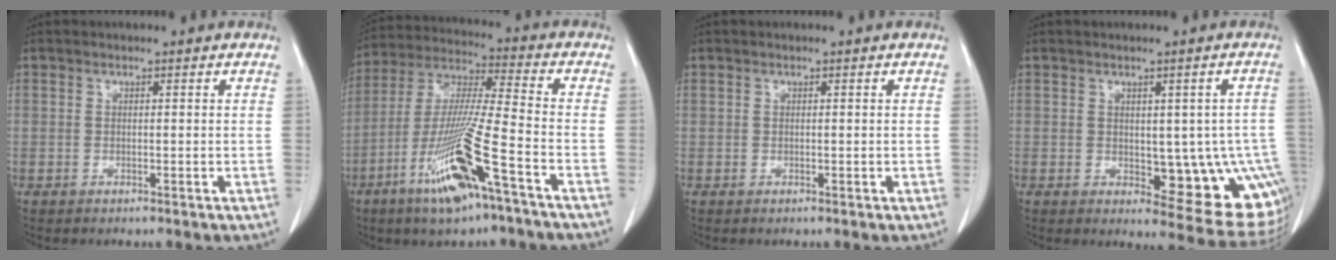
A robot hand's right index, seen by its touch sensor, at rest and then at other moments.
{"total": 16.0, "force": [-7.9, 0.9, 13.9], "torque": [-0.288, -0.024, -0.143]}
{"total": 0.0}
{"total": 11.9, "force": [-1.9, 4.6, 10.8], "torque": [-0.087, 0.005, -0.008]}